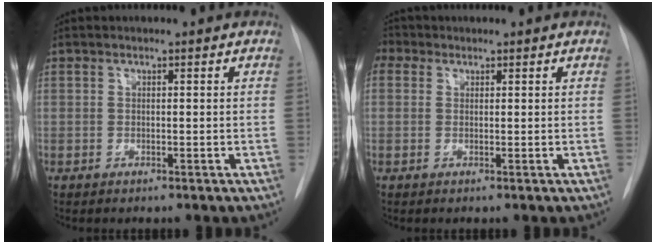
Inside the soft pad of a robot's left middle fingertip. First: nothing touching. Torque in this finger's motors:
{"motor_torque": [1.61, -0.51, 1.06, 0.21]}